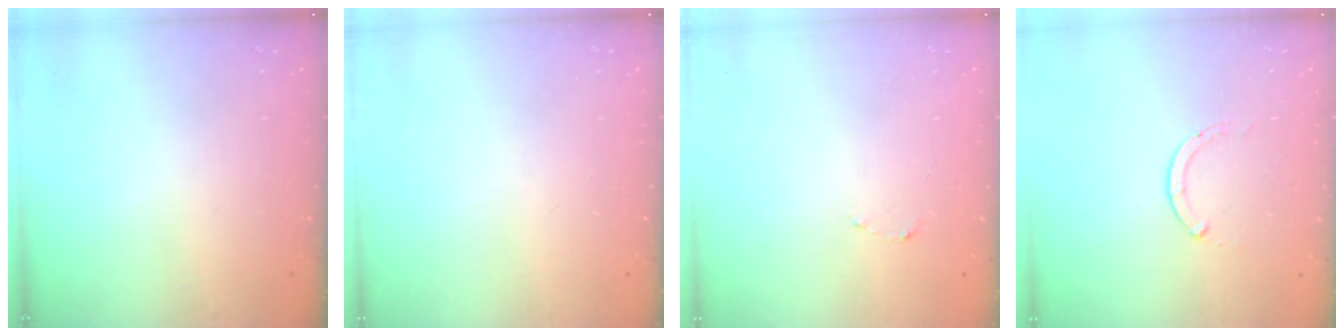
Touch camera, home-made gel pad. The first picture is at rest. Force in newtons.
{"total": 0.0}
{"total": 1.5, "press": 1.5, "slide": 0.2}
{"total": 0.0}